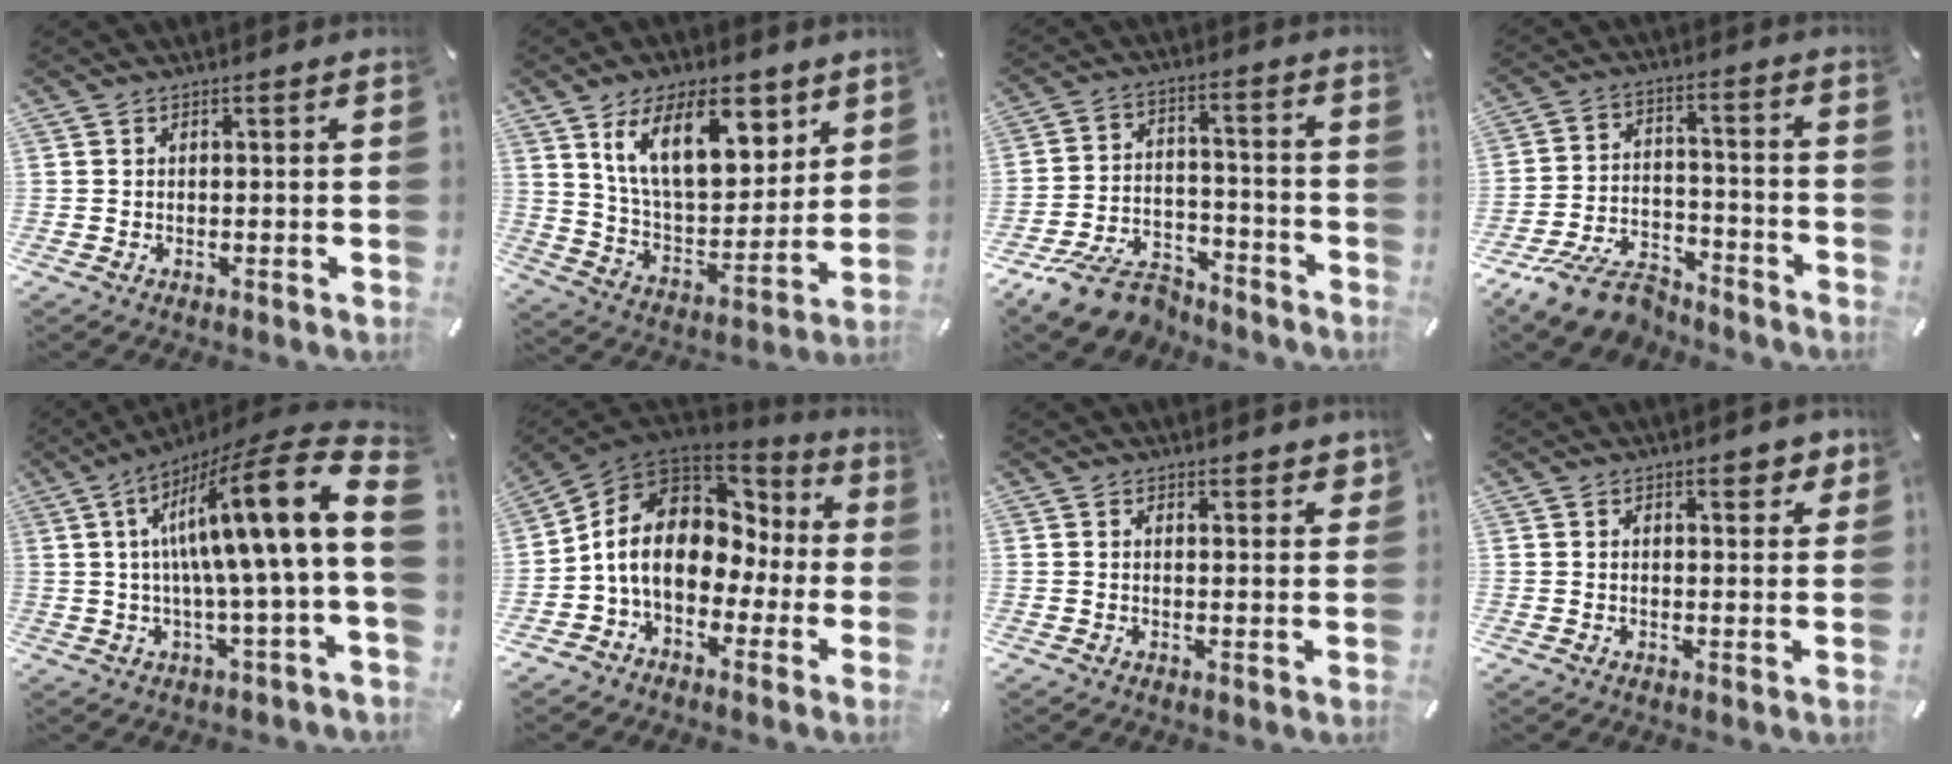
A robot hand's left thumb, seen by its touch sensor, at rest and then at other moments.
{"total": 18.5, "force": [10.2, 10.0, 11.9], "torque": [-0.196, -0.035, 0.178]}
{"total": 12.9, "force": [-9.3, 6.7, 5.9], "torque": [-0.103, 0.059, -0.164]}
{"total": 12.5, "force": [-9.5, 5.7, 5.7], "torque": [-0.099, 0.054, -0.172]}
{"total": 22.7, "force": [5.1, 3.5, 21.8], "torque": [-0.364, -0.049, 0.066]}
{"total": 13.8, "force": [0.2, 10.7, 8.6], "torque": [-0.175, -0.001, -0.002]}
{"total": 2.0, "force": [1.7, 1.0, 0.5], "torque": [0.002, -0.009, 0.028]}
{"total": 3.2, "force": [1.9, 1.6, 1.9], "torque": [-0.017, -0.004, 0.028]}